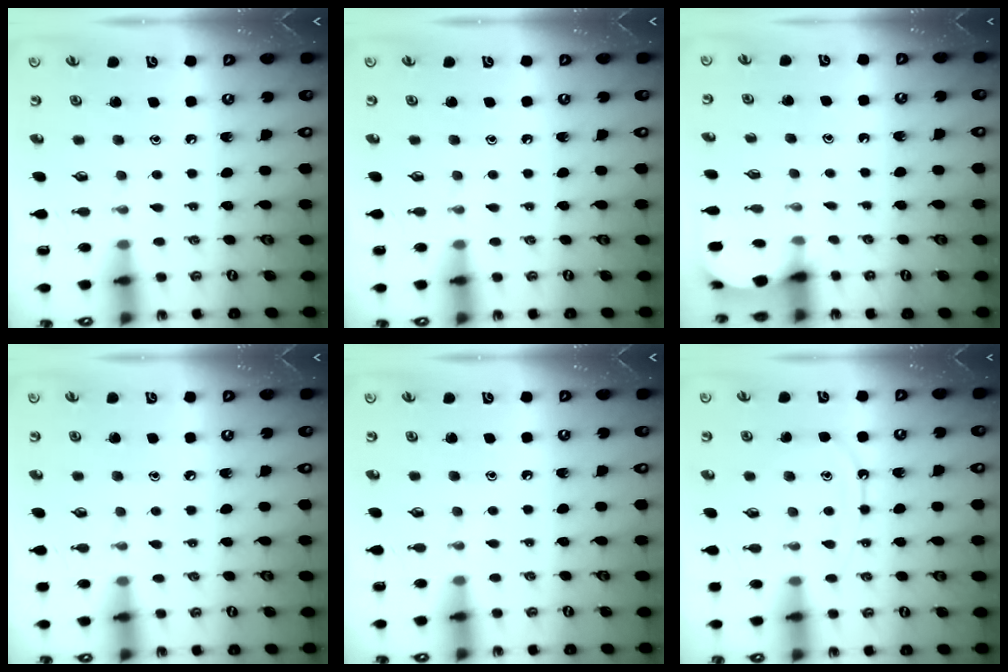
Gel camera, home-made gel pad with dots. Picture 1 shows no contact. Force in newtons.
{"total": 0.0}
{"total": 2.4, "press": 2.4, "slide": 0.3}
{"total": 2.3, "press": 2.3, "slide": 0.4}
{"total": 0.0}
{"total": 8.5, "press": 8.5, "slide": 0.8}